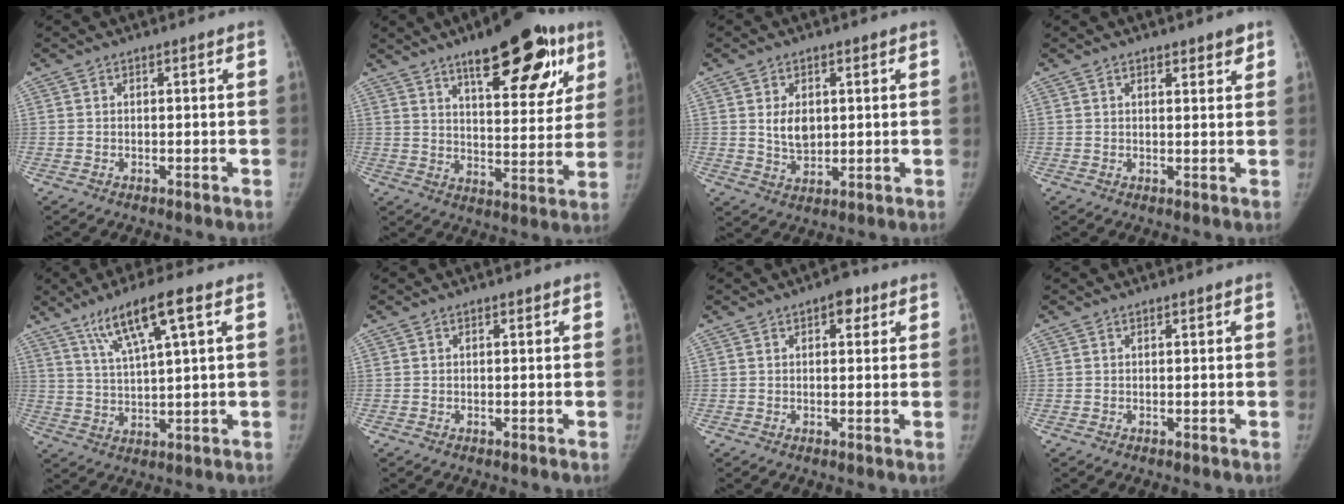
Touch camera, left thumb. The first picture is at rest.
{"total": 20.7, "force": [11.5, 7.5, 15.5], "torque": [-0.171, -0.040, 0.166]}
{"total": 5.7, "force": [1.3, 3.9, 3.9], "torque": [-0.047, -0.013, 0.030]}
{"total": 3.5, "force": [2.4, 1.4, 2.1], "torque": [-0.013, -0.012, 0.032]}
{"total": 10.3, "force": [5.4, 1.3, 8.7], "torque": [-0.165, -0.011, 0.103]}
{"total": 0.0}
{"total": 3.4, "force": [1.7, 1.8, 2.3], "torque": [-0.016, -0.001, 0.017]}
{"total": 0.0}